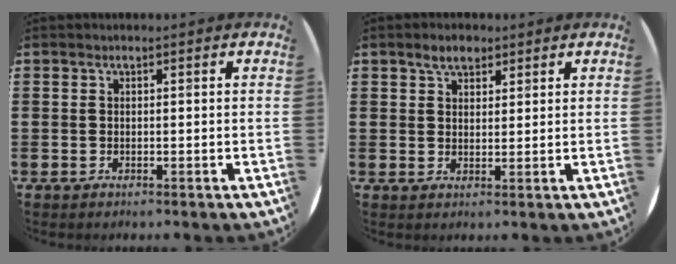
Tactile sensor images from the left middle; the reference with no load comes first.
{"total": 3.0, "force": [2.3, 1.5, 1.1], "torque": [-0.008, 0.001, 0.039]}